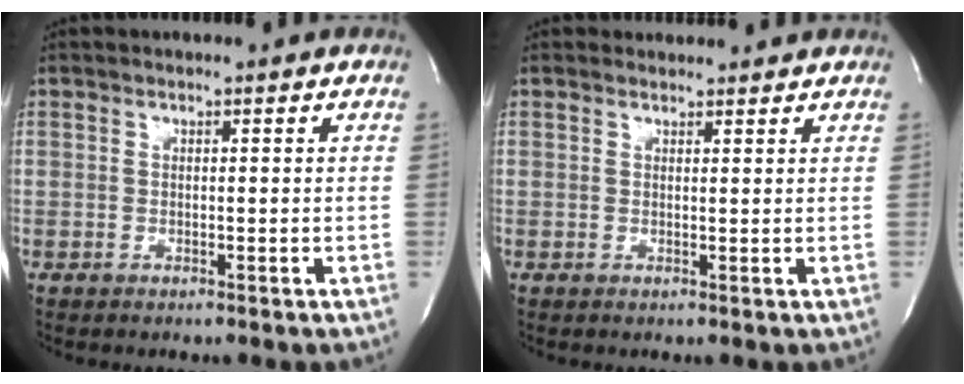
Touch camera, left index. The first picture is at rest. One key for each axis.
{"total": 2.6, "fx": 2.5, "fy": 0.8, "fz": -0.2, "tx": -0.007, "ty": 0.007, "tz": 0.029}